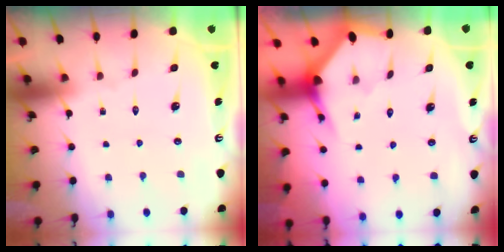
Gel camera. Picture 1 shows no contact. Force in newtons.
{"total": 3.2, "press": 3.2, "slide": 0.3}